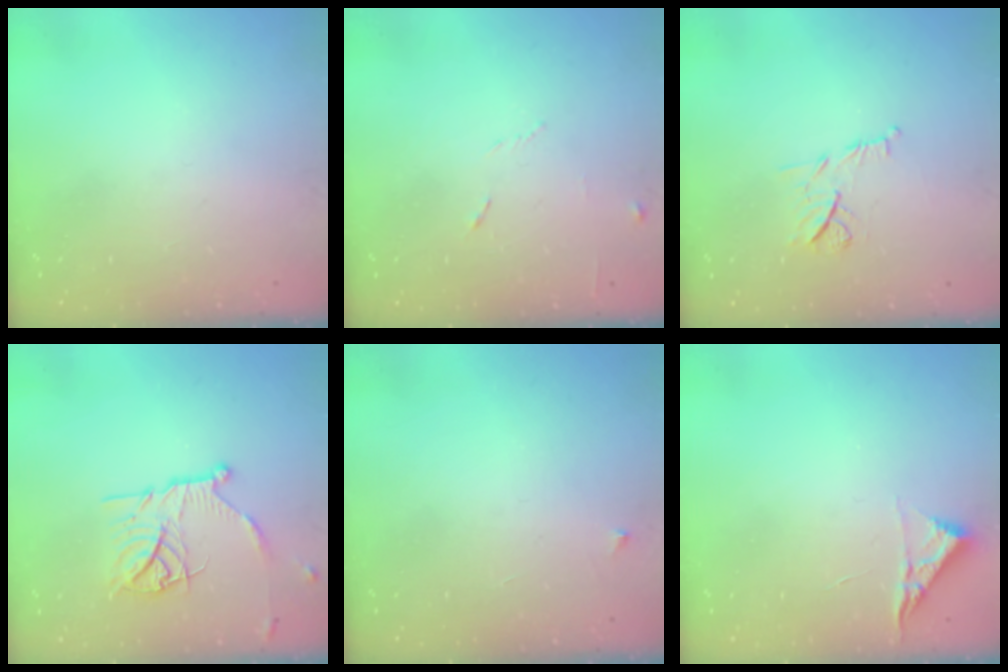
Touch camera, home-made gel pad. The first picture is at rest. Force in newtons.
{"total": 6.4, "press": 6.3, "slide": 0.7}
{"total": 7.1, "press": 7.0, "slide": 1.0}
{"total": 14.2, "press": 14.2, "slide": 1.2}
{"total": 3.2, "press": 3.2, "slide": 0.5}
{"total": 5.1, "press": 5.0, "slide": 0.7}